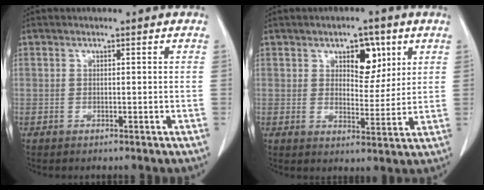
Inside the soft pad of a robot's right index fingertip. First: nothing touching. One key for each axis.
{"total": 6.2, "fx": 2.9, "fy": 3.3, "fz": 4.3, "tx": -0.057, "ty": 0.005, "tz": 0.045}